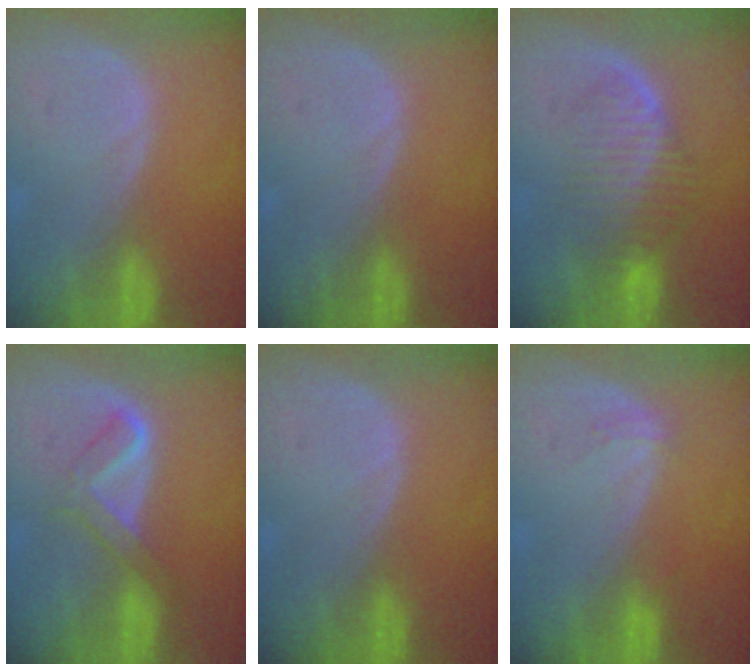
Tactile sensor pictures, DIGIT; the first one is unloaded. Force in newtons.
{"total": 0.0}
{"total": 6.7, "press": 6.4, "slide": 2.0}
{"total": 4.6, "press": 4.5, "slide": 0.6}
{"total": 0.0}
{"total": 1.1, "press": 1.1, "slide": 0.1}